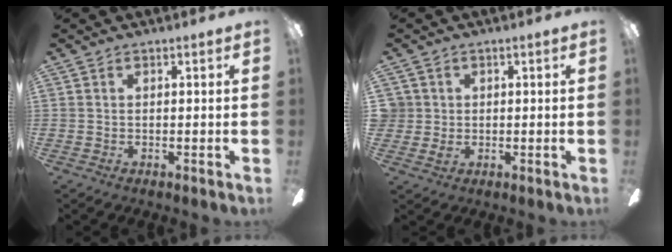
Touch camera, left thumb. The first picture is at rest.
{"total": 3.2, "force": [0.4, 3.2, 0.3], "torque": [-0.006, 0.004, 0.007]}